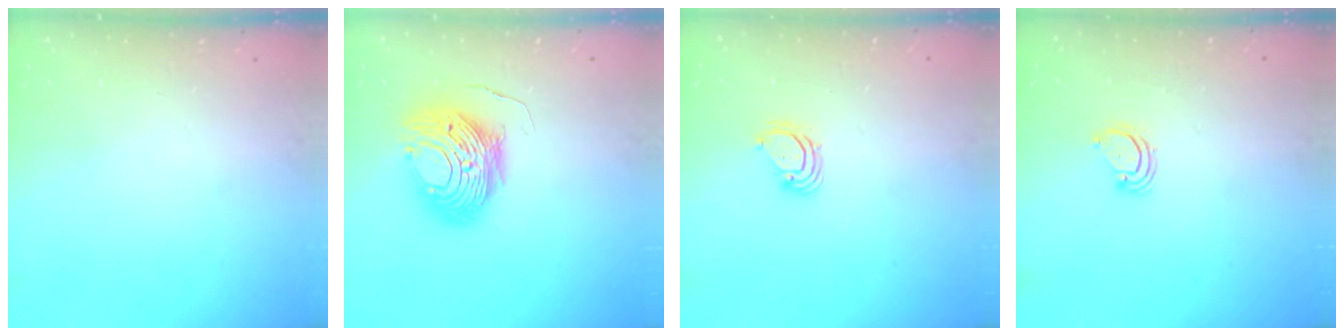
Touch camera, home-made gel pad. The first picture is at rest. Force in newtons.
{"total": 12.9, "press": 12.9, "slide": 0.6}
{"total": 3.8, "press": 3.8, "slide": 0.1}
{"total": 2.9, "press": 2.9, "slide": 0.3}